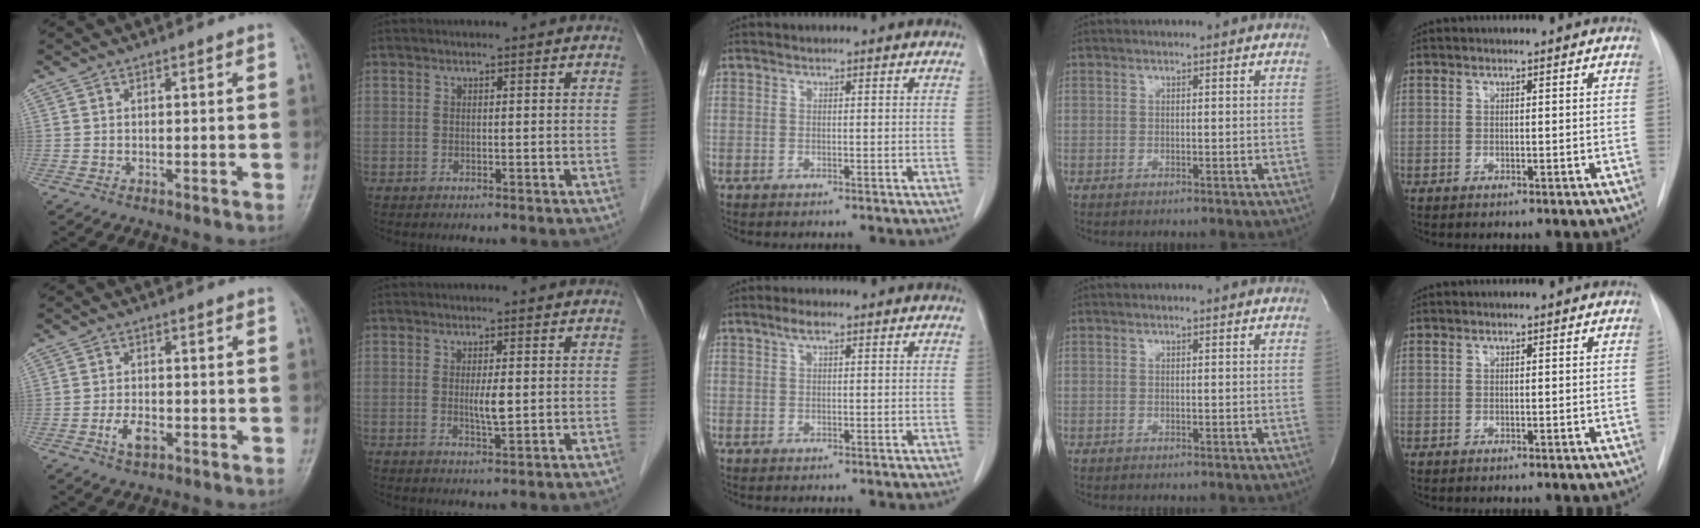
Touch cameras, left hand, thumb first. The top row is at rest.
{"thumb": {"total": 3.8, "force": [-1.7, 2.0, 2.7], "torque": [-0.052, 0.006, -0.029]}, "index": {"total": 2.5, "force": [0.4, 0.3, 2.4], "torque": [-0.046, -0.004, 0.008]}, "middle": {"total": 1.5, "force": [0.9, 0.4, 1.2], "torque": [-0.025, 0.008, 0.015]}}